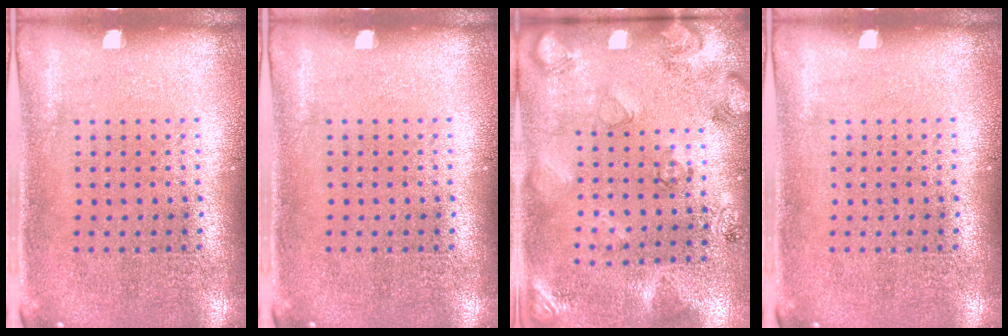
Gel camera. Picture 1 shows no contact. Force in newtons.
{"total": 0.0}
{"total": 2.6, "press": 1.7, "slide": 2.0}
{"total": 0.0}